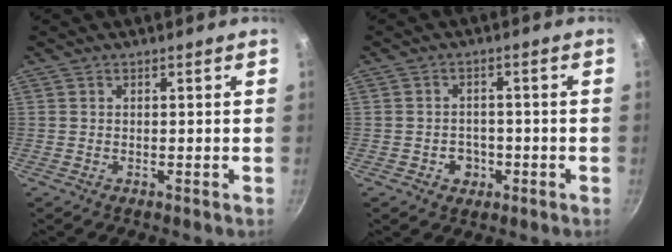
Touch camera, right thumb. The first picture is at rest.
{"total": 3.9, "force": [-1.4, 3.3, 1.6], "torque": [-0.007, 0.012, -0.015]}